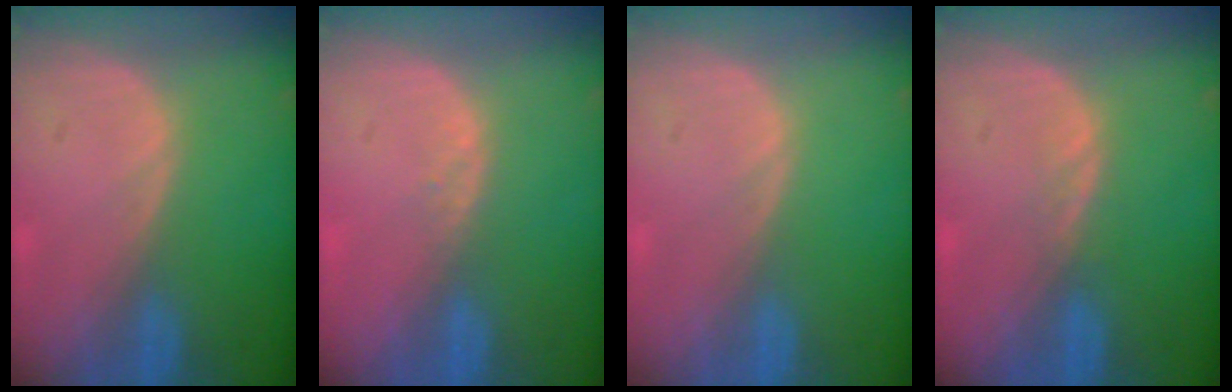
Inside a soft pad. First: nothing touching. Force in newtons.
{"total": 1.1, "press": 0.8, "slide": 0.7}
{"total": 0.0}
{"total": 1.1, "press": 1.0, "slide": 0.2}